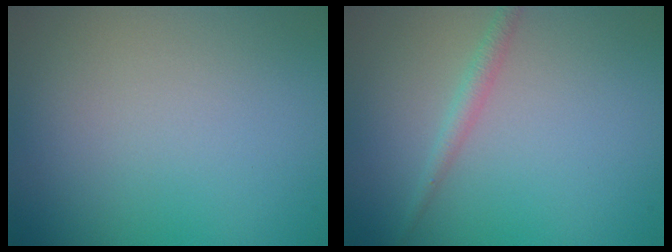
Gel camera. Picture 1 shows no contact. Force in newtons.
{"total": 1.4, "press": 1.4, "slide": 0.0}